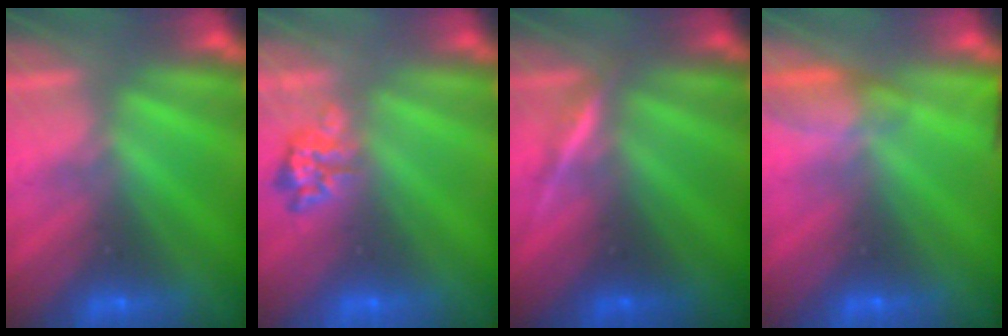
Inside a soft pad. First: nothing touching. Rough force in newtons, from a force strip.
{"total": 2.4}
{"total": 3.3}
{"total": 4.8}